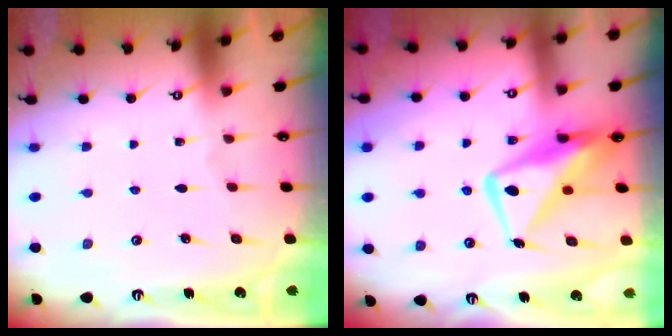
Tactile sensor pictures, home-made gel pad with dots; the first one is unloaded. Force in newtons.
{"total": 14.0, "press": 13.9, "slide": 1.4}